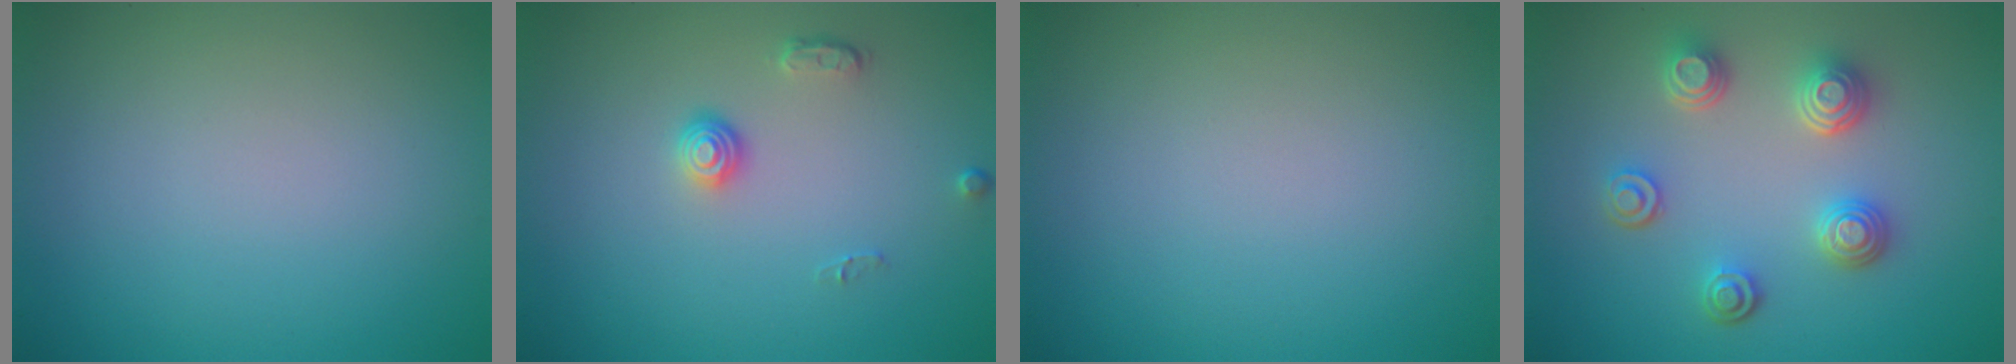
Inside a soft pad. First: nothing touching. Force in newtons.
{"total": 1.4, "press": 1.0, "slide": 1.0}
{"total": 0.0}
{"total": 4.0, "press": 3.3, "slide": 2.1}